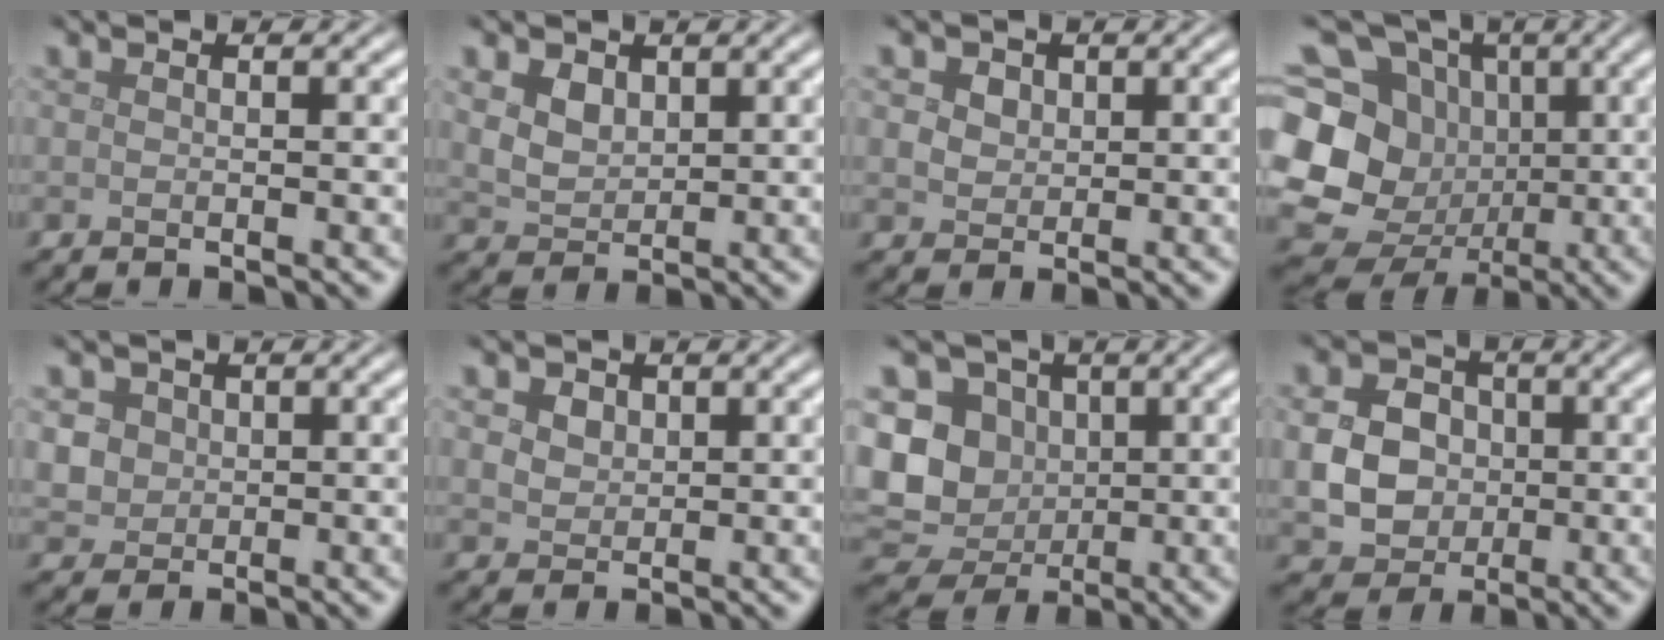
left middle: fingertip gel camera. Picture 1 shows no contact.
{"total": 2.9, "force": [1.4, 2.0, 1.6], "torque": [-0.033, -0.001, 0.024]}
{"total": 3.6, "force": [1.7, 2.6, 1.7], "torque": [-0.038, 0.008, 0.022]}
{"total": 17.2, "force": [-0.9, 15.6, 7.3], "torque": [-0.185, 0.002, -0.038]}
{"total": 3.1, "force": [1.0, 2.7, 1.1], "torque": [-0.030, 0.005, 0.025]}
{"total": 3.5, "force": [1.8, 2.4, 1.7], "torque": [-0.045, 0.009, 0.030]}
{"total": 9.6, "force": [0.2, 8.3, 4.8], "torque": [-0.095, -0.010, -0.014]}
{"total": 5.1, "force": [-0.1, 4.3, 2.8], "torque": [-0.055, 0.006, -0.005]}